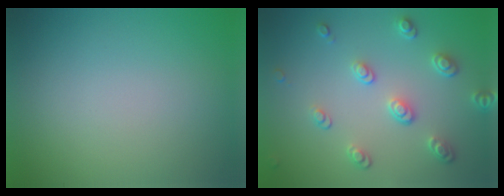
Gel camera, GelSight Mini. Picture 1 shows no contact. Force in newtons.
{"total": 3.3, "press": 2.8, "slide": 1.7}